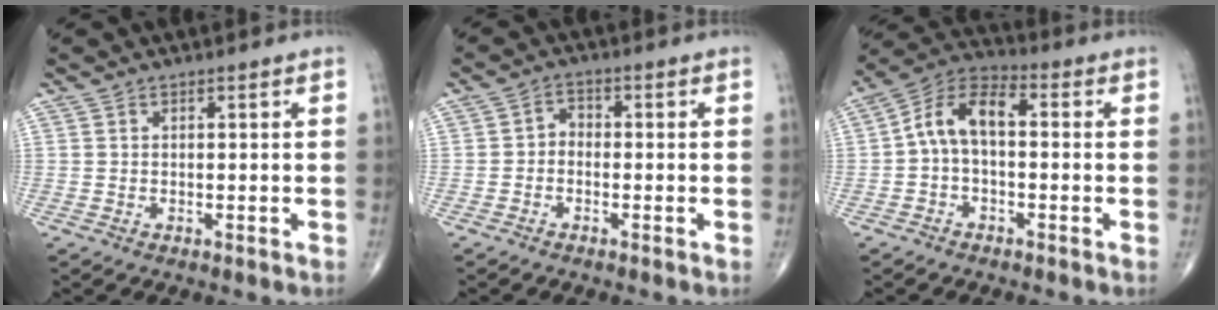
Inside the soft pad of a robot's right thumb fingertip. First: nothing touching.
{"total": 2.4, "force": [-0.8, 1.9, 1.3], "torque": [-0.007, 0.014, -0.025]}
{"total": 9.2, "force": [-0.1, 5.2, 7.6], "torque": [-0.131, 0.037, -0.016]}